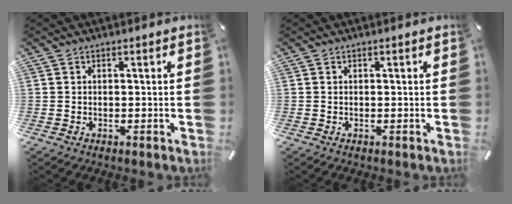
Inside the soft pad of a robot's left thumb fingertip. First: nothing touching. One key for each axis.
{"total": 0.0}